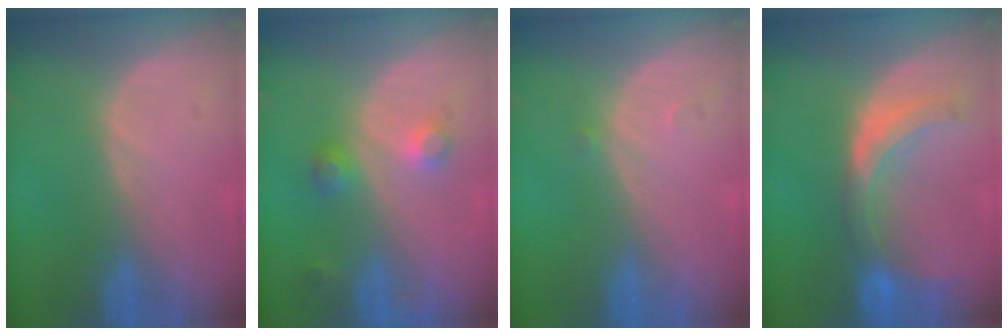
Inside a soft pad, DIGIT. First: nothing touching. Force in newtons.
{"total": 3.7, "press": 3.4, "slide": 1.4}
{"total": 0.7, "press": 0.5, "slide": 0.5}
{"total": 7.6, "press": 6.9, "slide": 3.2}